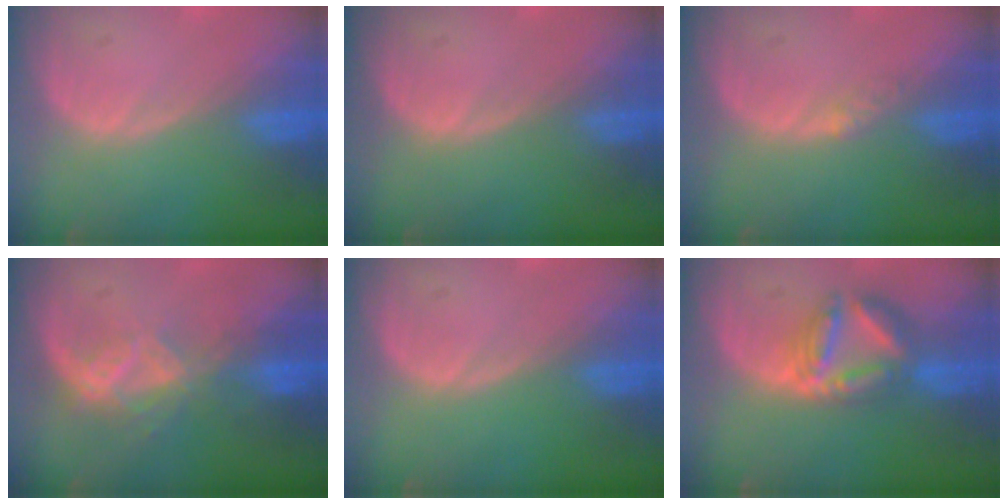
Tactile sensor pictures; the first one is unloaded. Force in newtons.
{"total": 0.0}
{"total": 1.6, "press": 1.3, "slide": 0.9}
{"total": 6.7, "press": 5.7, "slide": 3.5}
{"total": 0.0}
{"total": 6.9, "press": 6.8, "slide": 0.4}